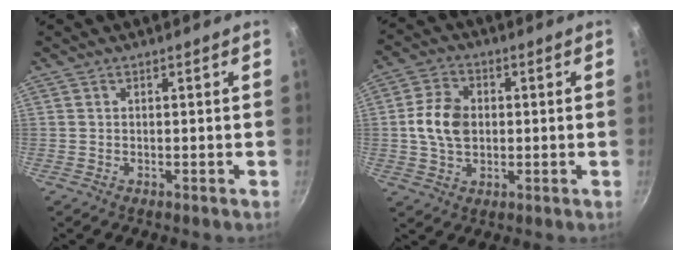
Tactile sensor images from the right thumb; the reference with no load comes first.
{"total": 8.7, "force": [0.3, 6.3, 6.1], "torque": [-0.102, 0.012, -0.001]}